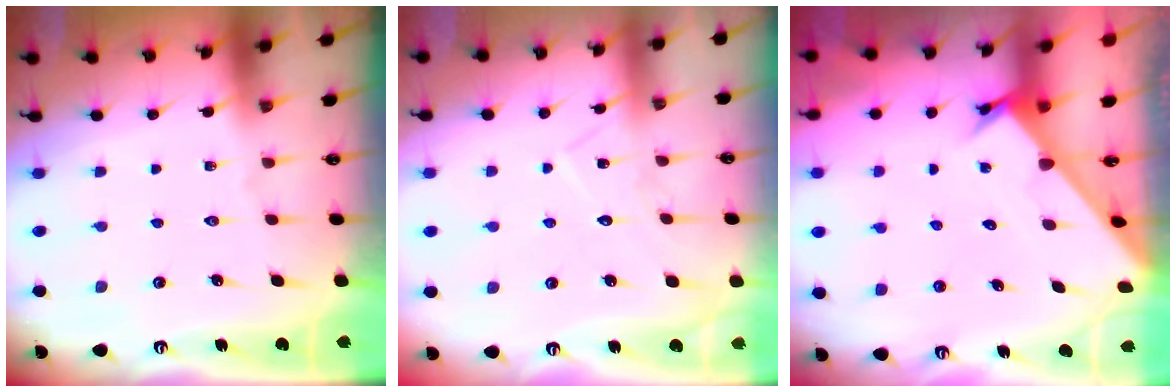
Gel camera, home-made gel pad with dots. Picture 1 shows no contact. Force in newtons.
{"total": 7.2, "press": 7.1, "slide": 0.4}
{"total": 2.4, "press": 2.4, "slide": 0.0}